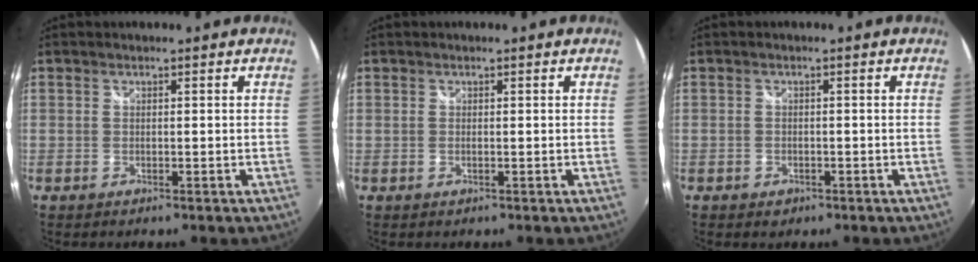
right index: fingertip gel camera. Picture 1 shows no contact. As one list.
[{"total": 0.0}, {"total": 2.0, "force": [-1.1, 1.5, 0.6], "torque": [-0.014, 0.000, -0.014]}]